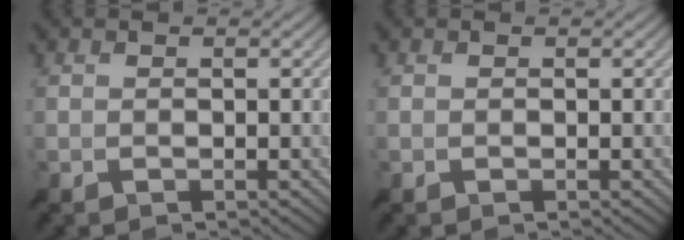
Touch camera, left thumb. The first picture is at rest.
{"total": 0.0}